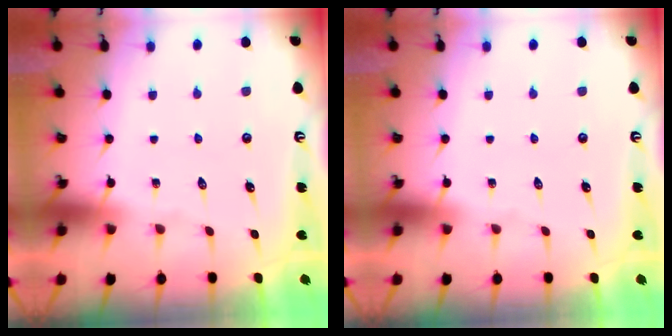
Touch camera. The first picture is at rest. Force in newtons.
{"total": 0.0}